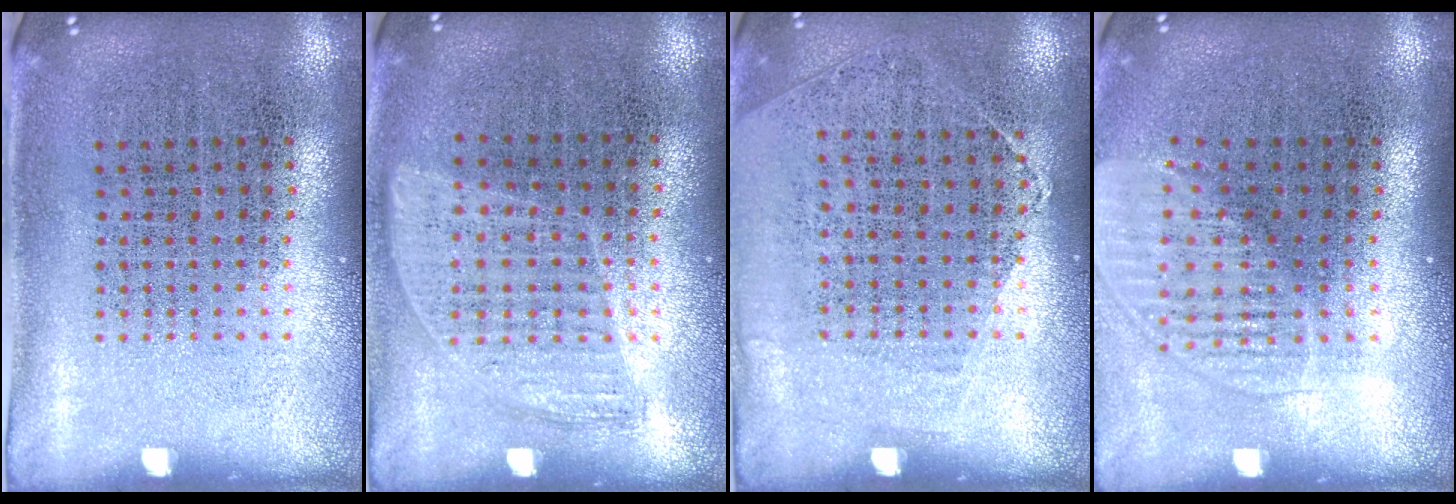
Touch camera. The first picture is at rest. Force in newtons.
{"total": 0.9, "press": 0.8, "slide": 0.5}
{"total": 1.2, "press": 0.9, "slide": 0.7}
{"total": 1.3, "press": 1.2, "slide": 0.6}